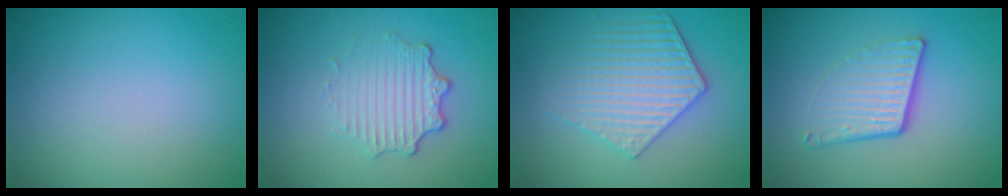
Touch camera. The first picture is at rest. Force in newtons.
{"total": 3.4, "press": 2.7, "slide": 2.0}
{"total": 4.3, "press": 3.9, "slide": 1.8}
{"total": 4.3, "press": 2.8, "slide": 3.3}